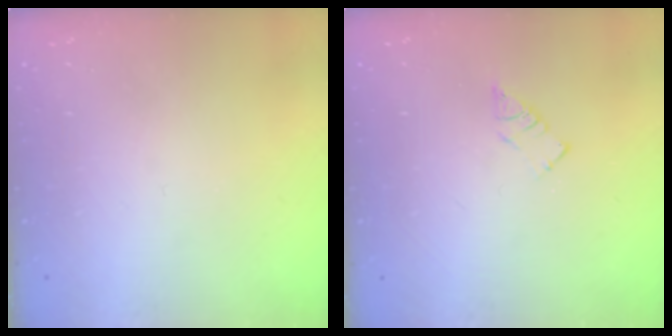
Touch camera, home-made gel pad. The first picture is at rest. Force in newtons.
{"total": 3.6, "press": 3.6, "slide": 0.4}